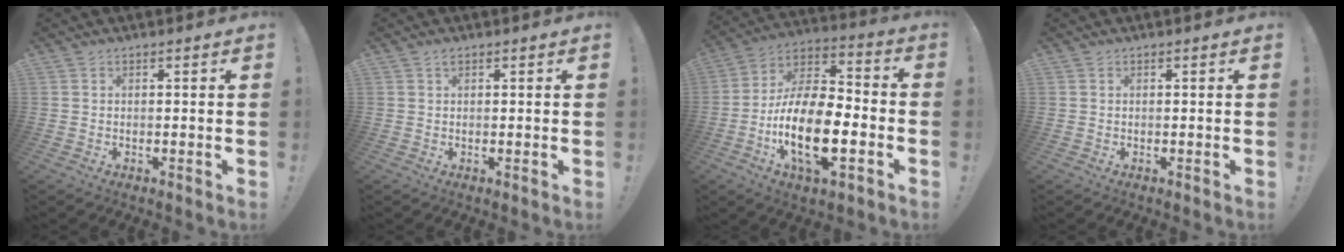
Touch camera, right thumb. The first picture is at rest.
{"total": 0.8, "force": [0.5, 0.2, 0.6], "torque": [-0.004, -0.002, 0.007]}
{"total": 20.0, "force": [-7.2, 9.2, 16.2], "torque": [-0.318, 0.025, -0.122]}
{"total": 0.0}